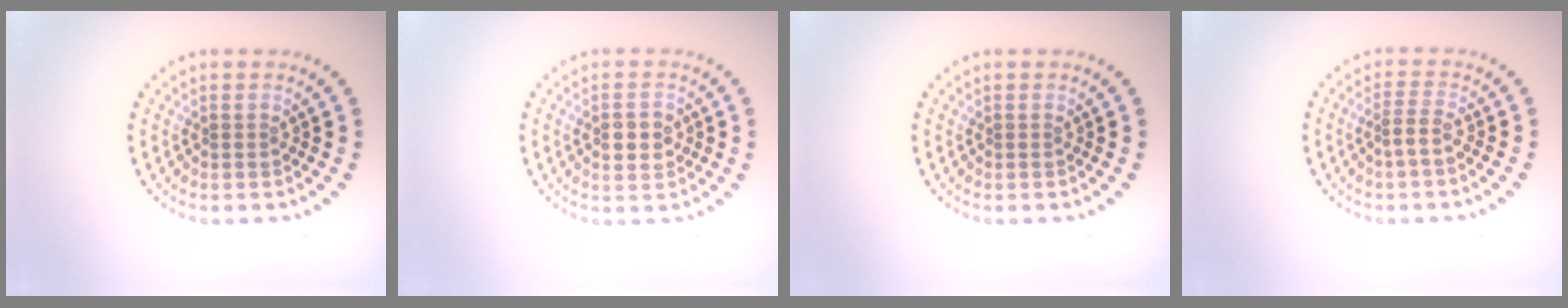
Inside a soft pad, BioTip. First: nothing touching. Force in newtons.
{"total": 2.7, "press": 2.7, "slide": 0.2}
{"total": 0.0}
{"total": 1.6, "press": 1.2, "slide": 1.1}